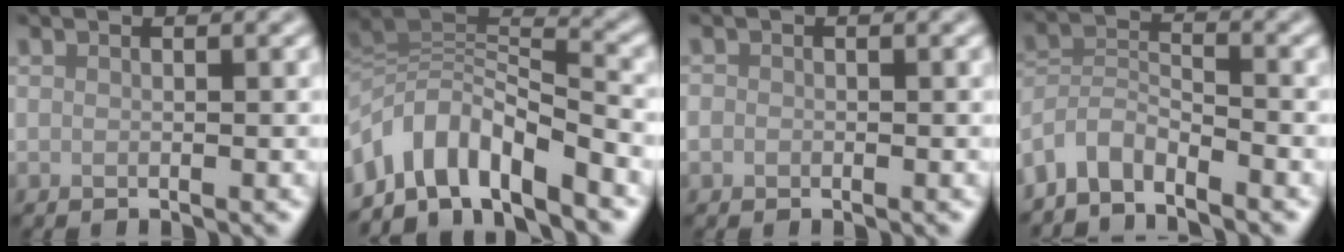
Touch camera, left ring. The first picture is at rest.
{"total": 8.2, "force": [-5.1, 3.3, 5.5], "torque": [-0.087, 0.006, -0.102]}
{"total": 0.8, "force": [-0.3, 0.8, 0.2], "torque": [0.001, -0.006, -0.006]}
{"total": 3.9, "force": [-3.6, 1.1, 1.2], "torque": [-0.021, 0.001, -0.079]}